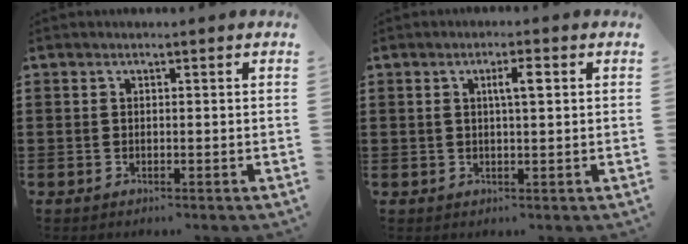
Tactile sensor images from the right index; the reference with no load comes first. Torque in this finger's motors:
{"motor_torque": [0.08, -0.04, 0.18, 0.05]}